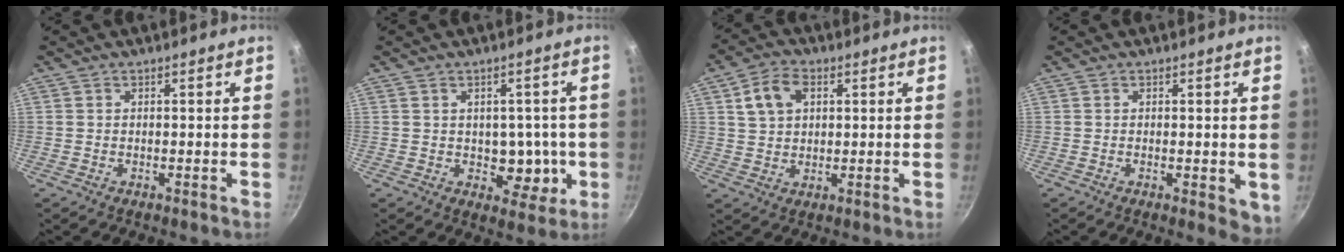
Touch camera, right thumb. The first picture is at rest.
{"total": 7.2, "force": [-0.6, 5.4, 4.8], "torque": [-0.022, 0.001, -0.001]}
{"total": 7.7, "force": [2.5, 5.4, 4.9], "torque": [-0.079, 0.007, 0.042]}
{"total": 4.2, "force": [-0.3, 1.7, 3.8], "torque": [-0.046, -0.013, -0.005]}